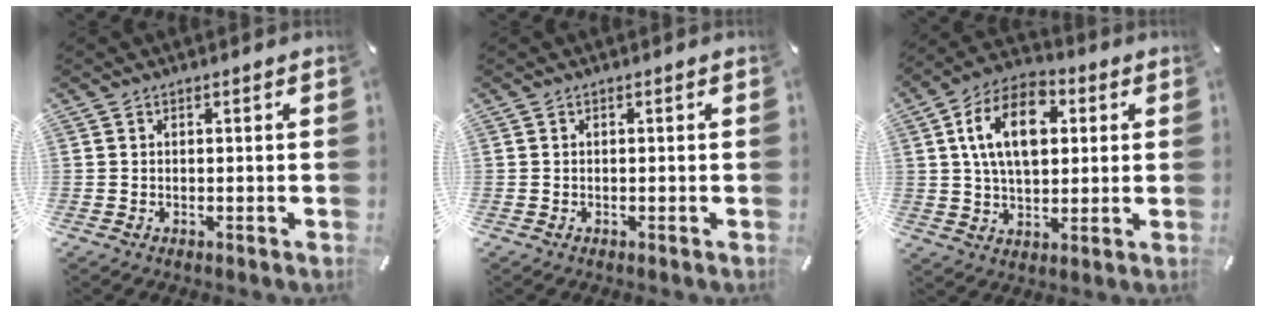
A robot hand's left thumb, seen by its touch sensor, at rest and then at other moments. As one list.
[{"total": 0.0}, {"total": 15.2, "force": [3.6, 9.8, 11.0], "torque": [-0.195, 0.007, 0.060]}]